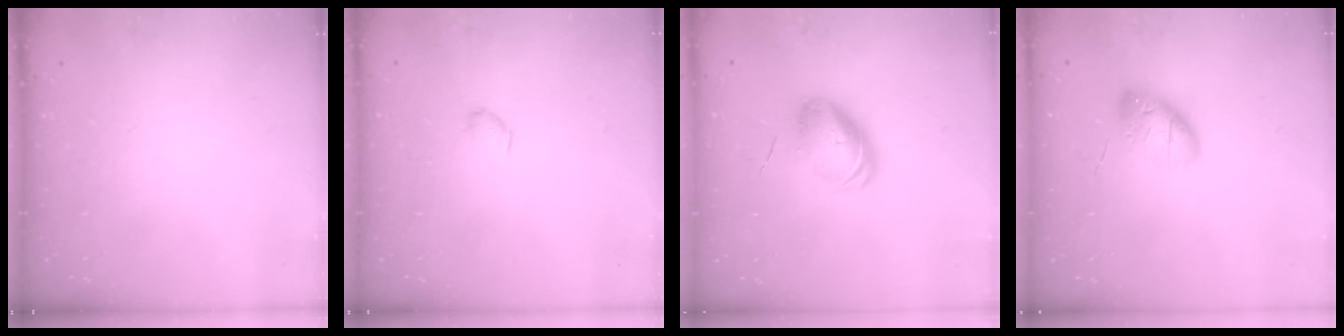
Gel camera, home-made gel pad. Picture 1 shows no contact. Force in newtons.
{"total": 3.1, "press": 3.0, "slide": 0.5}
{"total": 8.9, "press": 8.7, "slide": 1.8}
{"total": 11.3, "press": 11.0, "slide": 2.7}